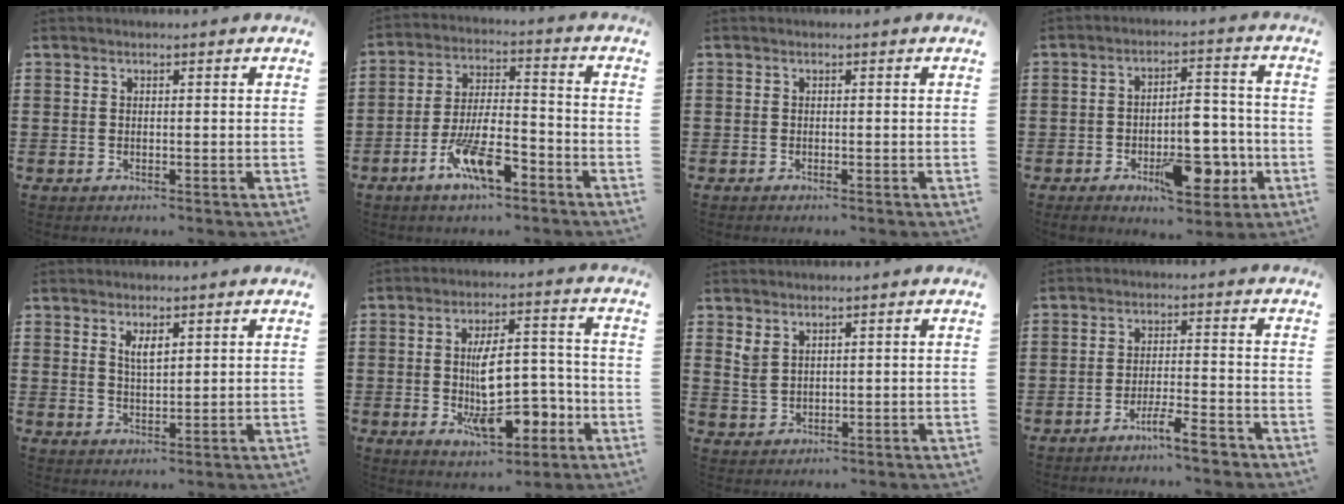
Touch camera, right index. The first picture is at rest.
{"total": 10.3, "force": [-5.6, 3.5, 8.0], "torque": [-0.161, 0.010, -0.101]}
{"total": 0.0}
{"total": 10.5, "force": [-4.1, 5.0, 8.2], "torque": [-0.090, 0.007, -0.063]}
{"total": 2.4, "force": [1.5, 0.8, 1.8], "torque": [-0.038, 0.003, 0.026]}
{"total": 11.5, "force": [-2.6, 5.4, 9.8], "torque": [-0.153, -0.004, -0.048]}
{"total": 2.6, "force": [1.9, 1.4, 1.1], "torque": [-0.027, 0.005, 0.037]}
{"total": 5.6, "force": [-4.8, 0.1, 2.9], "torque": [-0.052, -0.006, -0.088]}